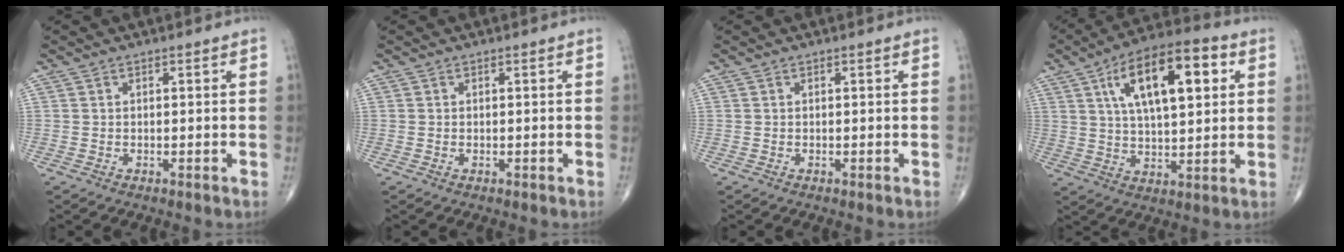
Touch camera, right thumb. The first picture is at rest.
{"total": 0.0}
{"total": 0.0}
{"total": 17.4, "force": [5.8, 7.2, 14.8], "torque": [-0.225, 0.005, 0.089]}